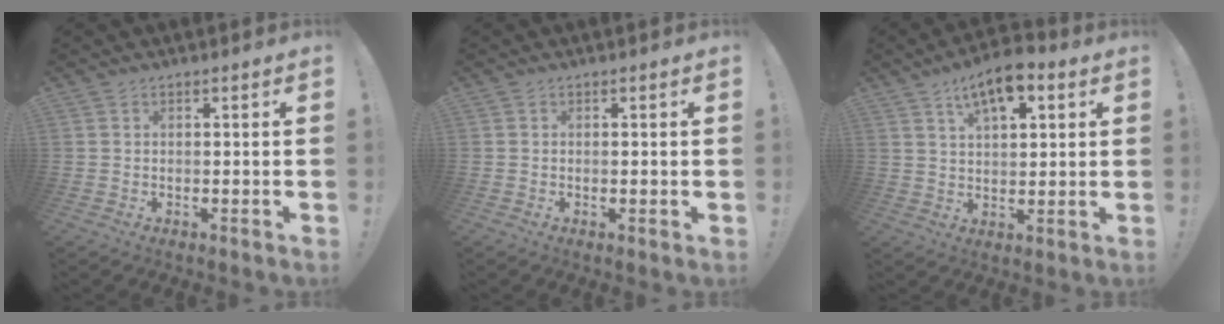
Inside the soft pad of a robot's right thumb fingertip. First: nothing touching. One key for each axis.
{"total": 0.5, "fx": 0.0, "fy": 0.0, "fz": 0.5, "tx": -0.009, "ty": 0.000, "tz": 0.001}
{"total": 10.2, "fx": 5.8, "fy": 4.6, "fz": 7.0, "tx": -0.108, "ty": -0.019, "tz": 0.102}